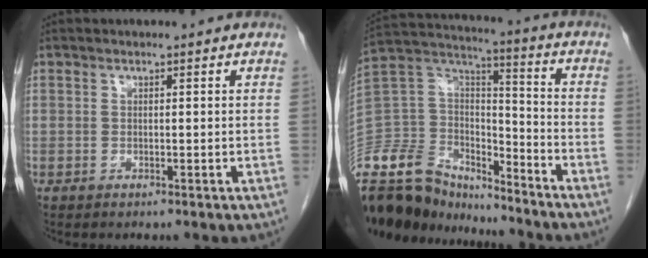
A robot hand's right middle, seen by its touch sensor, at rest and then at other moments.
{"total": 23.7, "force": [-21.1, 7.7, 7.7], "torque": [-0.208, 0.012, -0.366]}